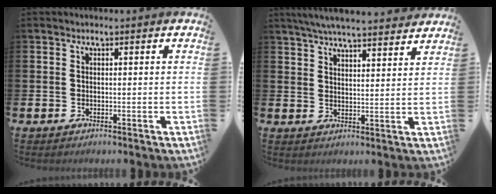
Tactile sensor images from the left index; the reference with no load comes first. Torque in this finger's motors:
{"motor_torque": [1.06, -1.07, 0.66, 0.21]}